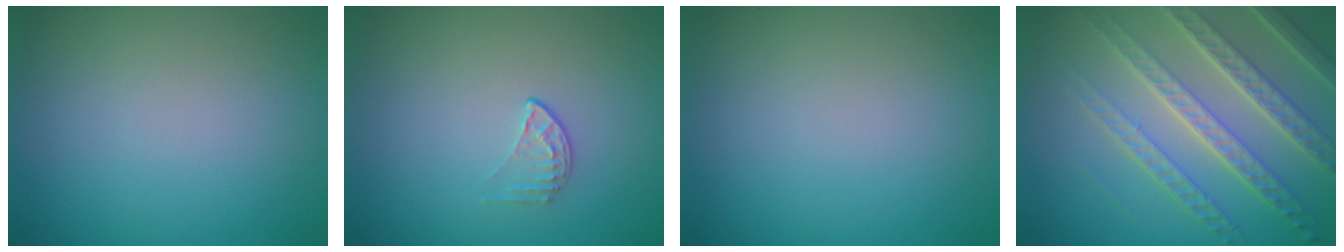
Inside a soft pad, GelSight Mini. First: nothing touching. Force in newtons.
{"total": 1.1, "press": 0.7, "slide": 0.9}
{"total": 0.0}
{"total": 7.5, "press": 5.3, "slide": 5.3}